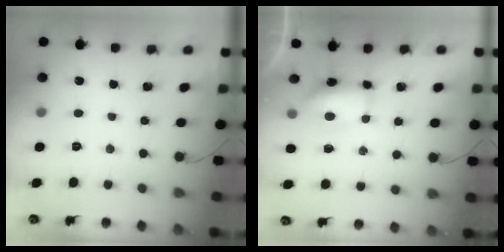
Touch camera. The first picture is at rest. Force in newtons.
{"total": 11.7, "press": 8.5, "slide": 8.1}